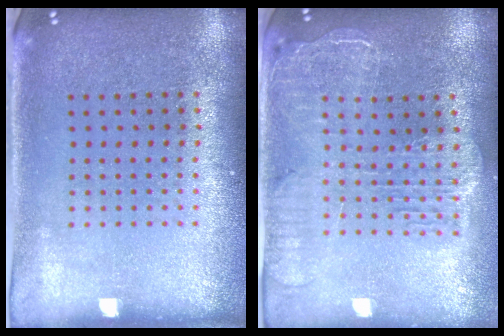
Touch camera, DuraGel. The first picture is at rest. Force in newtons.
{"total": 2.5, "press": 2.2, "slide": 1.2}